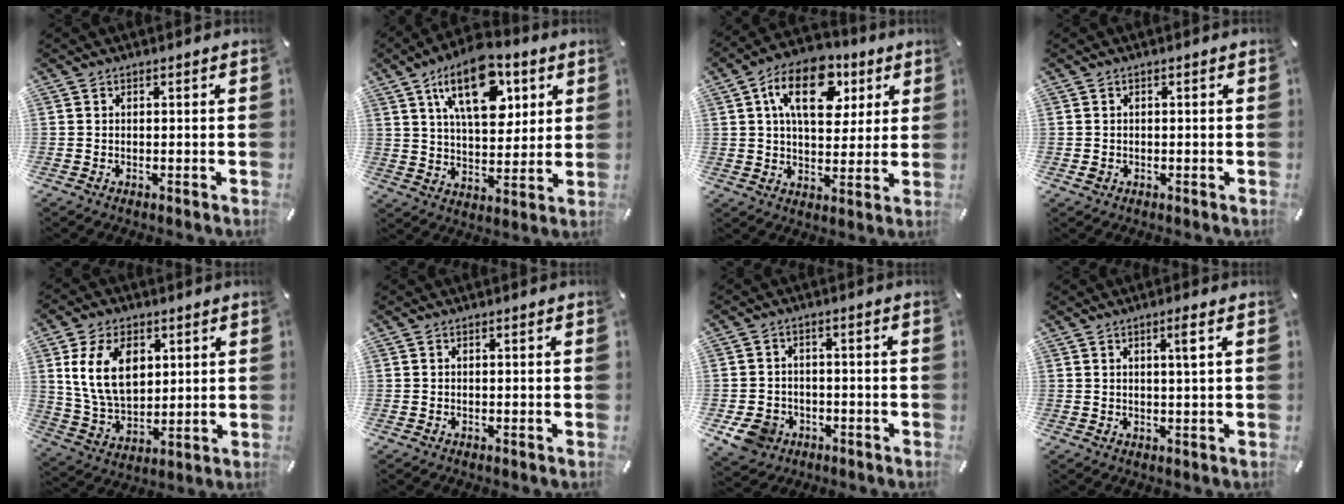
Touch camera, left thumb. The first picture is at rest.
{"total": 17.3, "force": [8.5, 9.1, 12.0], "torque": [-0.182, -0.021, 0.144]}
{"total": 15.5, "force": [6.2, 9.7, 10.4], "torque": [-0.154, -0.008, 0.106]}
{"total": 1.1, "force": [-0.3, 1.0, 0.5], "torque": [-0.008, 0.003, -0.007]}
{"total": 13.5, "force": [4.3, 9.3, 8.9], "torque": [-0.195, -0.002, 0.075]}
{"total": 0.0}
{"total": 7.2, "force": [-3.3, 5.8, 2.6], "torque": [-0.073, 0.018, -0.062]}
{"total": 3.1, "force": [1.3, 0.1, 2.8], "torque": [-0.057, 0.000, 0.020]}